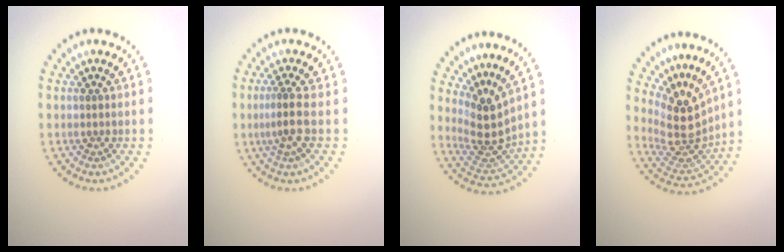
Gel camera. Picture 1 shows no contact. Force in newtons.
{"total": 2.0, "press": 1.5, "slide": 1.3}
{"total": 3.6, "press": 2.8, "slide": 2.3}
{"total": 4.2, "press": 3.1, "slide": 2.9}